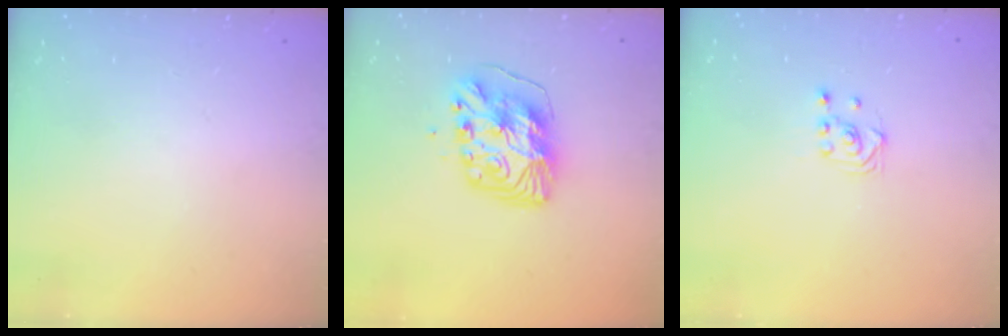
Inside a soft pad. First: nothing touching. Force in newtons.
{"total": 11.3, "press": 11.3, "slide": 1.1}
{"total": 2.9, "press": 2.6, "slide": 1.4}